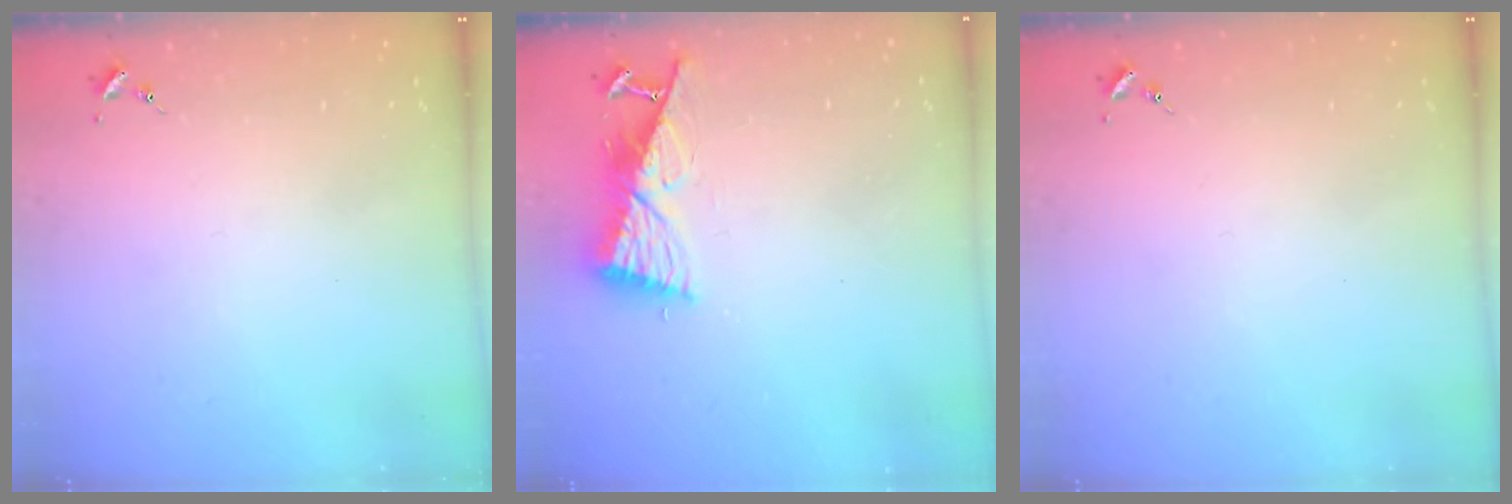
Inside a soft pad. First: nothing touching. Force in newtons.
{"total": 10.5, "press": 10.4, "slide": 1.2}
{"total": 0.0}